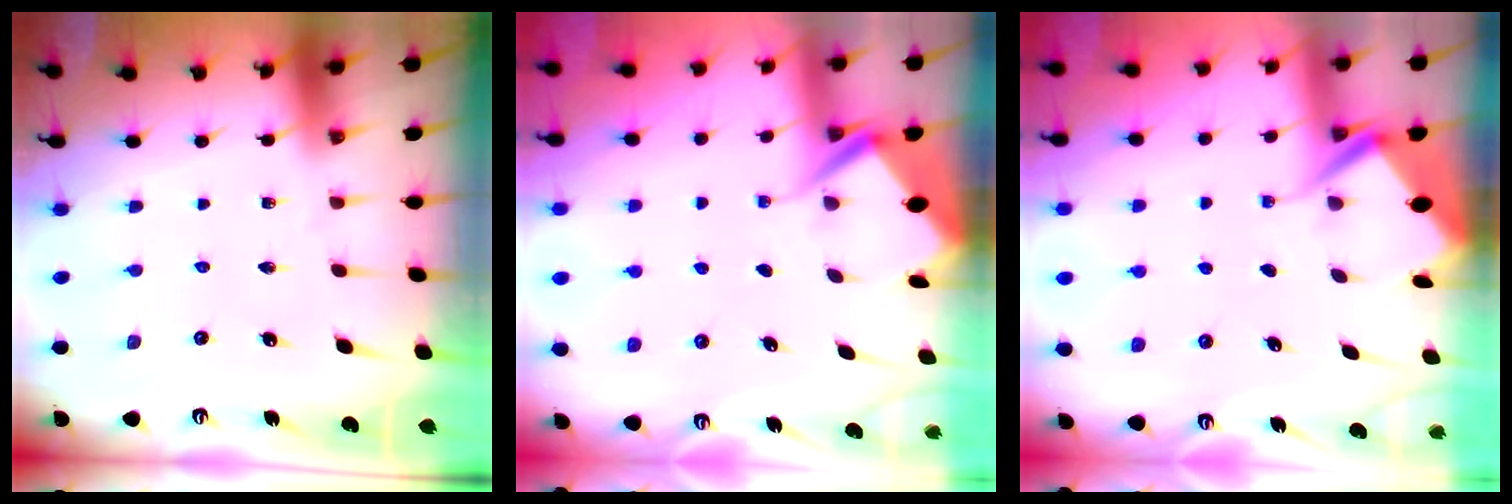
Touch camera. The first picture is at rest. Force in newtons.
{"total": 3.6, "press": 3.6, "slide": 0.4}
{"total": 3.6, "press": 3.6, "slide": 0.4}